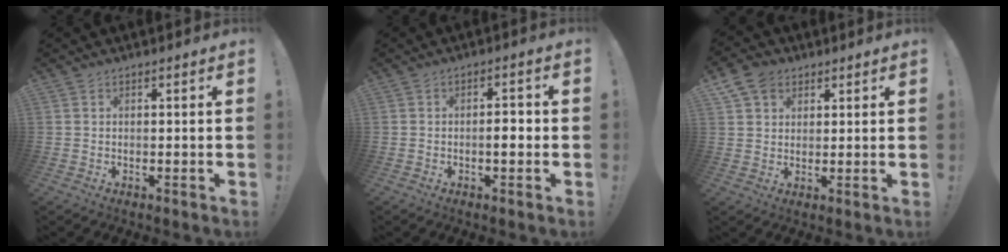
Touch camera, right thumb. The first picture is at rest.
{"total": 3.6, "force": [-0.9, 1.1, 3.3], "torque": [-0.043, 0.002, -0.021]}
{"total": 7.2, "force": [3.9, 5.4, 2.7], "torque": [-0.047, -0.014, 0.078]}